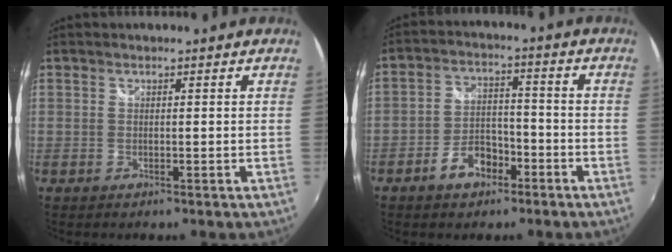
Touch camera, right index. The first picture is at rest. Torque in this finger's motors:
{"motor_torque": [0.80, -0.54, 0.35, 0.06]}